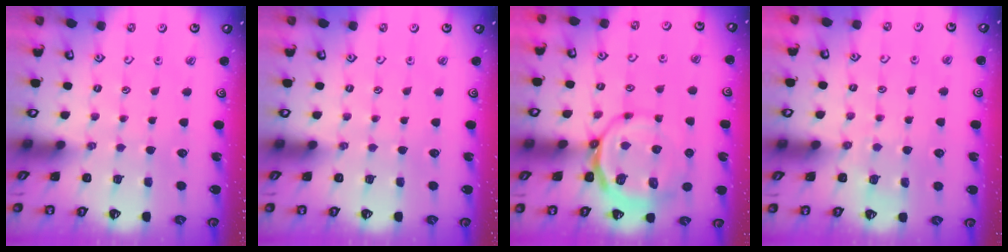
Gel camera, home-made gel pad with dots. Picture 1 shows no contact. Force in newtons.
{"total": 0.0}
{"total": 10.8, "press": 10.4, "slide": 2.7}
{"total": 4.3, "press": 4.2, "slide": 0.9}